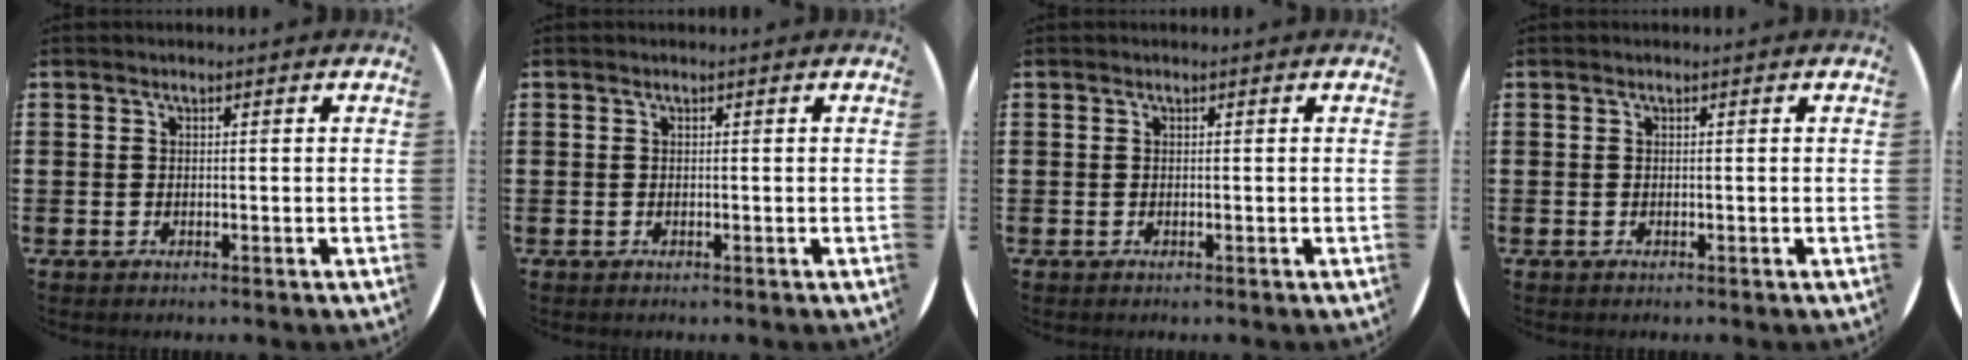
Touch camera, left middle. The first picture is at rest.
{"total": 0.0}
{"total": 0.0}
{"total": 0.0}